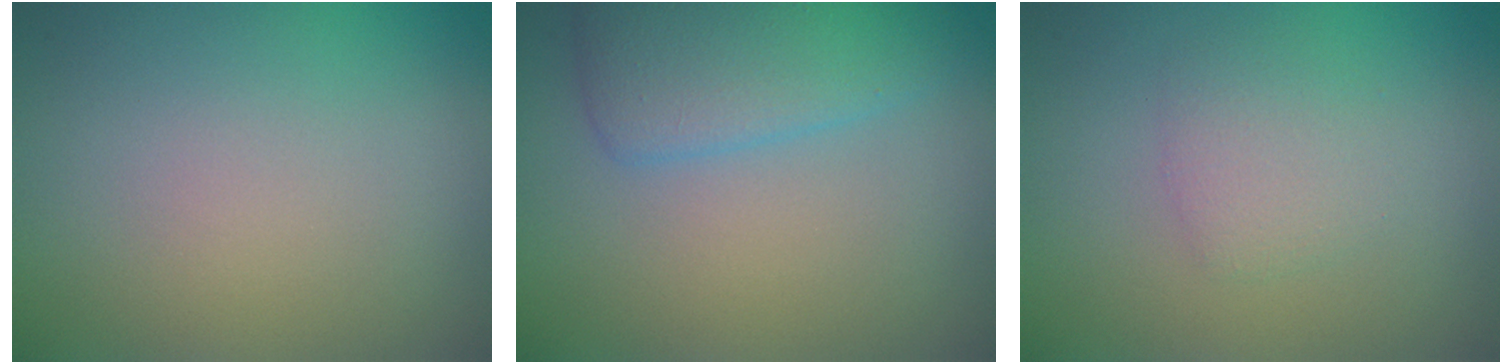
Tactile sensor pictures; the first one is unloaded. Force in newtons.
{"total": 3.9, "press": 3.9, "slide": 0.2}
{"total": 1.7, "press": 1.7, "slide": 0.0}